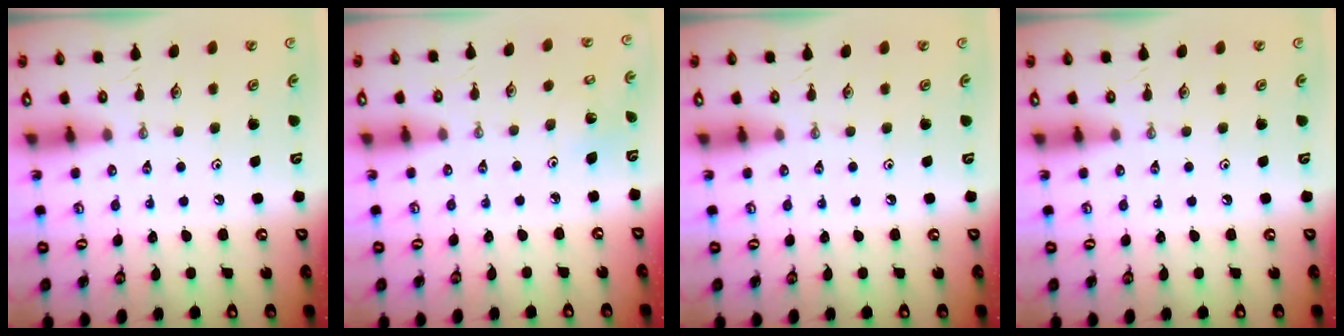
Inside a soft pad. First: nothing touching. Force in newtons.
{"total": 2.2, "press": 2.2, "slide": 0.2}
{"total": 0.0}
{"total": 0.0}